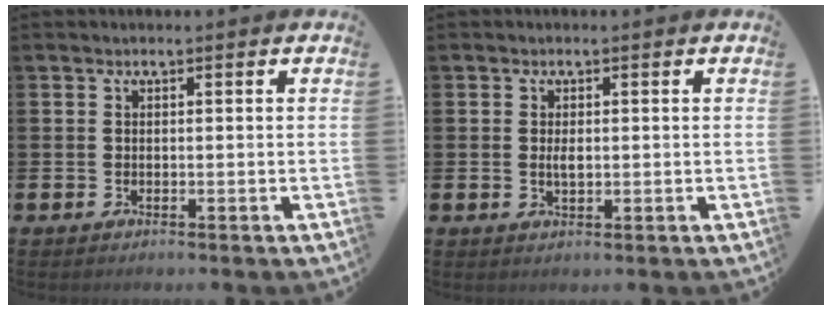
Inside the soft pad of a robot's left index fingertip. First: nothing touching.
{"total": 1.5, "force": [0.2, 0.7, 1.4], "torque": [-0.021, 0.002, 0.000]}